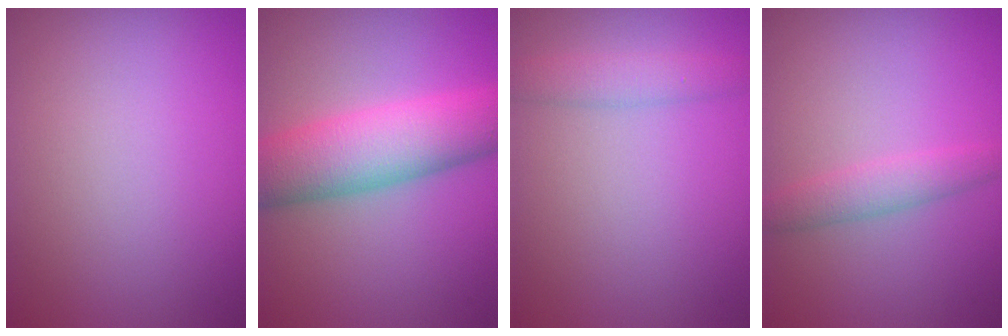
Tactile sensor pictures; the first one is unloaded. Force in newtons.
{"total": 7.9, "press": 7.9, "slide": 0.2}
{"total": 2.2, "press": 2.2, "slide": 0.1}
{"total": 2.2, "press": 2.2, "slide": 0.1}